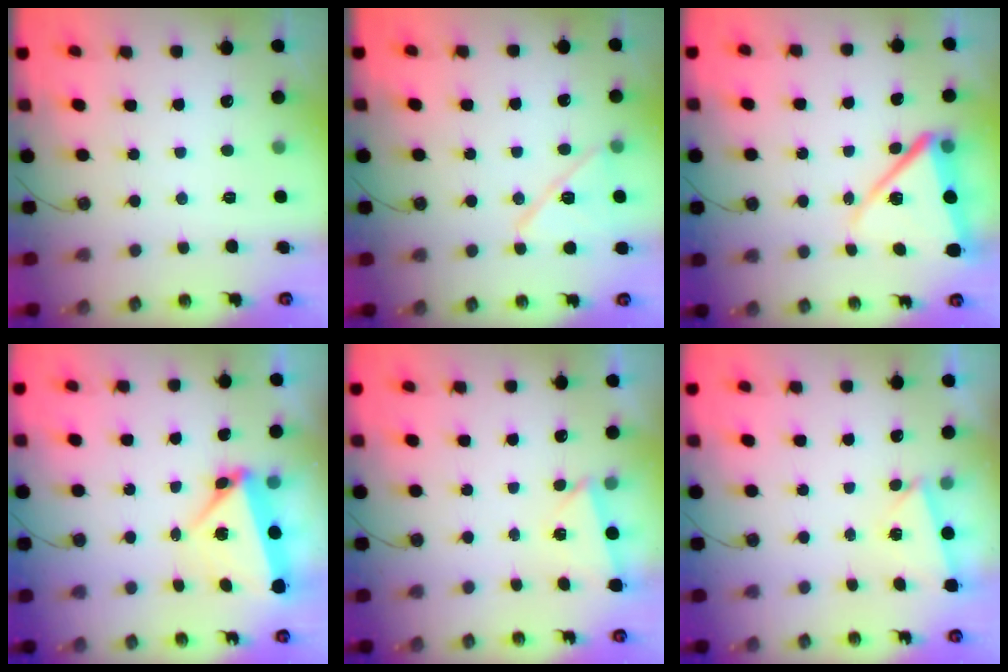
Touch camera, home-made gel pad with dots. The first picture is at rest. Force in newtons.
{"total": 11.9, "press": 11.9, "slide": 0.6}
{"total": 13.0, "press": 12.9, "slide": 1.4}
{"total": 6.7, "press": 6.6, "slide": 0.9}
{"total": 2.5, "press": 2.4, "slide": 0.9}
{"total": 2.8, "press": 1.5, "slide": 2.3}